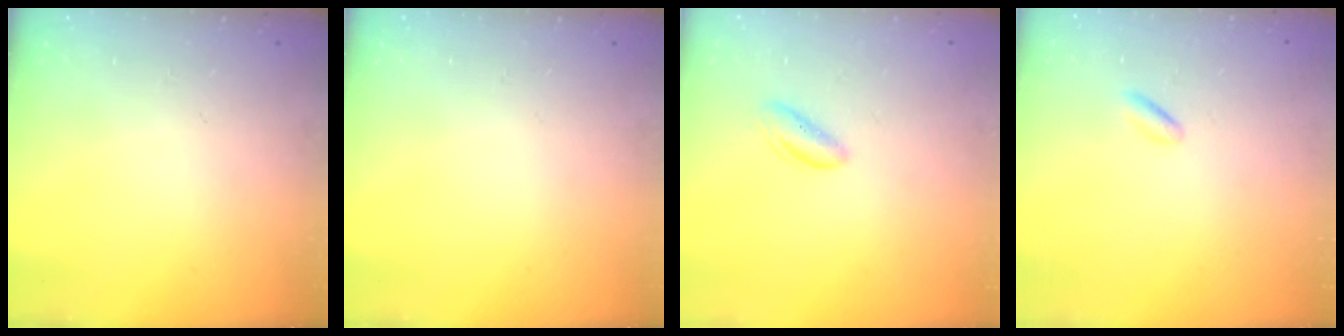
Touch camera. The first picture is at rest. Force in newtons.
{"total": 0.0}
{"total": 2.9, "press": 2.9, "slide": 0.3}
{"total": 0.9, "press": 0.7, "slide": 0.5}